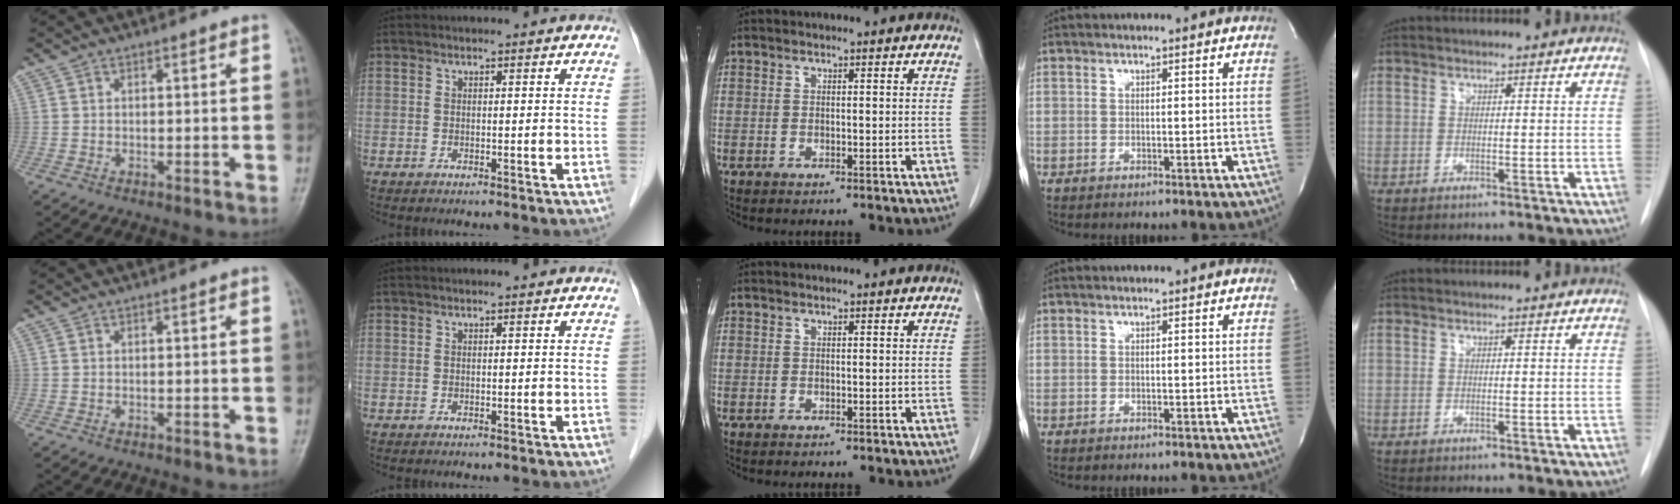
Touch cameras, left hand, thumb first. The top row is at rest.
{}